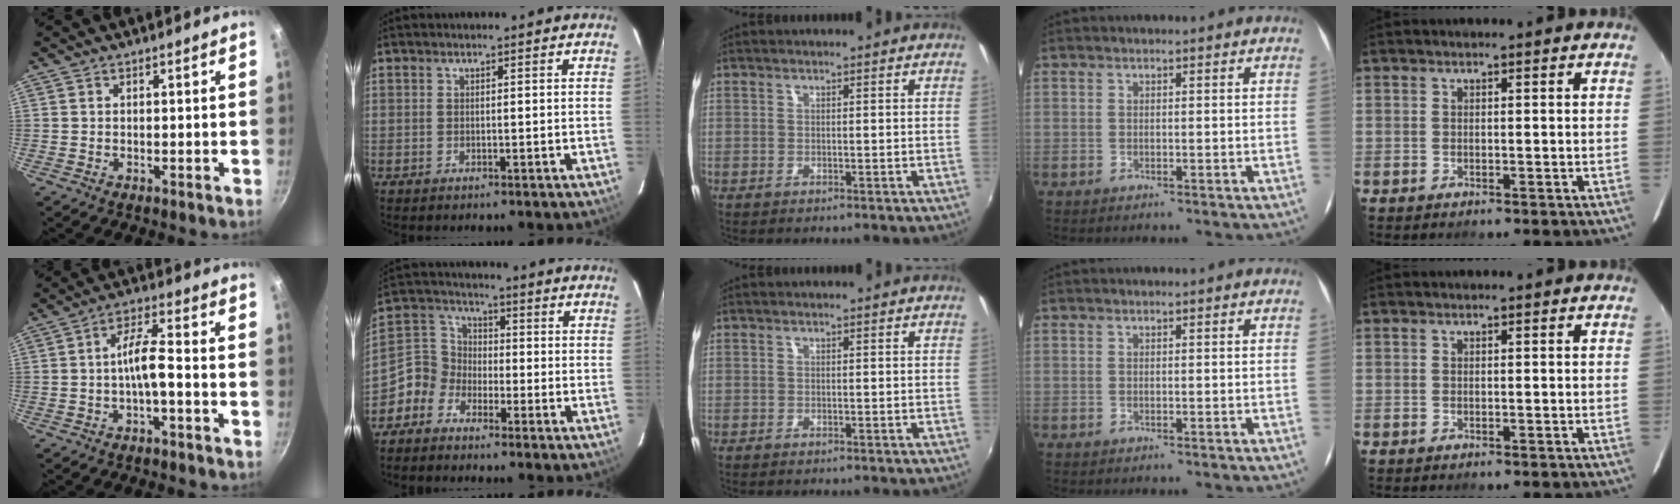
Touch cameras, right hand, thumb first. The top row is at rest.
{"thumb": {"total": 6.1, "force": [-2.1, 1.8, 5.4], "torque": [-0.104, 0.035, -0.038]}, "index": {"total": 6.4, "force": [-3.7, 5.1, 1.1], "torque": [-0.025, 0.030, -0.091]}}